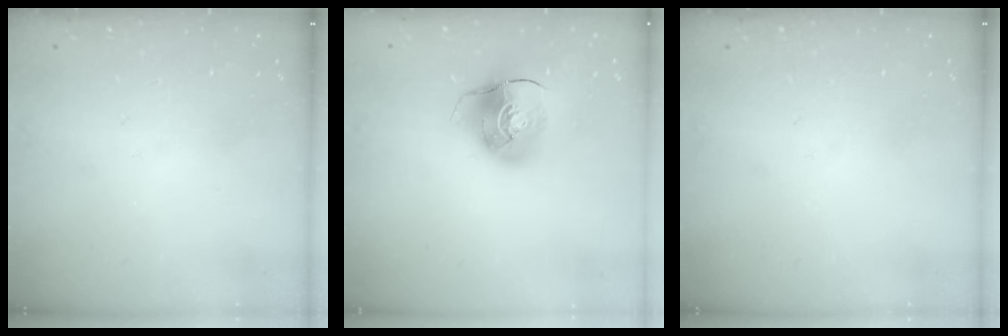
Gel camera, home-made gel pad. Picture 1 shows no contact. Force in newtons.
{"total": 8.9, "press": 8.9, "slide": 1.2}
{"total": 0.0}